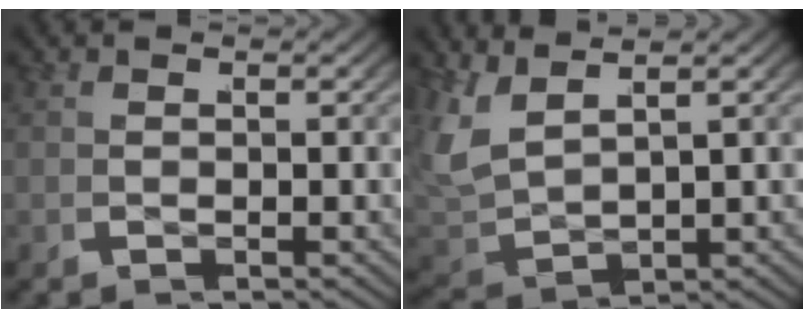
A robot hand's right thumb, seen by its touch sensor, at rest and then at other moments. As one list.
[{"total": 5.8, "force": [1.6, 3.9, 4.0], "torque": [-0.112, -0.018, 0.042]}]